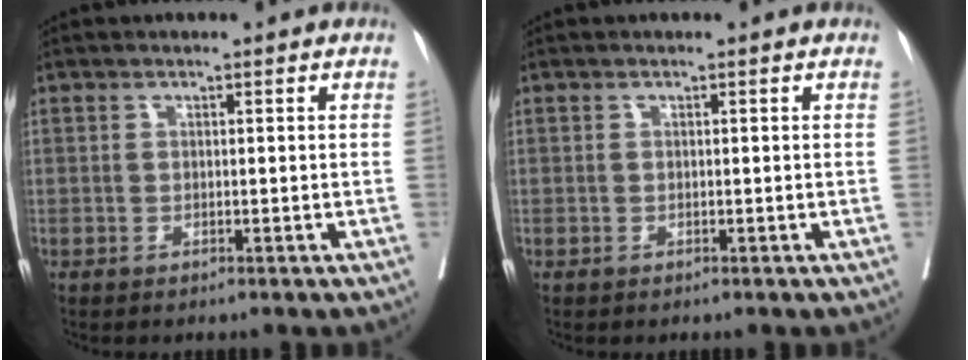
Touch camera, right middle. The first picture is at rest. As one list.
[{"total": 0.0}]